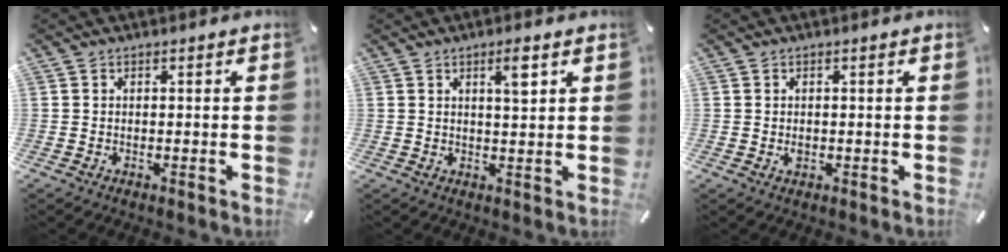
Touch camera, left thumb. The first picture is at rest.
{"total": 4.9, "force": [2.3, 1.0, 4.2], "torque": [-0.063, -0.007, 0.031]}
{"total": 1.1, "force": [0.0, 0.8, 0.7], "torque": [-0.015, 0.003, -0.001]}